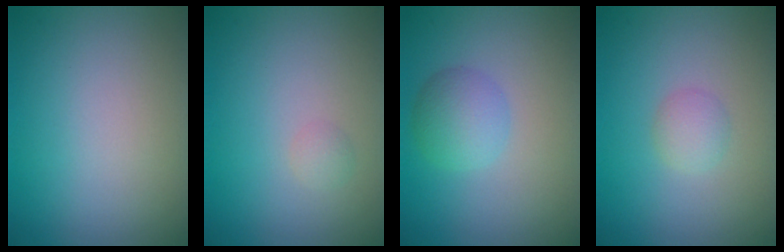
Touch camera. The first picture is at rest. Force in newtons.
{"total": 0.7, "press": 0.7, "slide": 0.0}
{"total": 2.9, "press": 2.9, "slide": 0.2}
{"total": 1.4, "press": 1.4, "slide": 0.0}